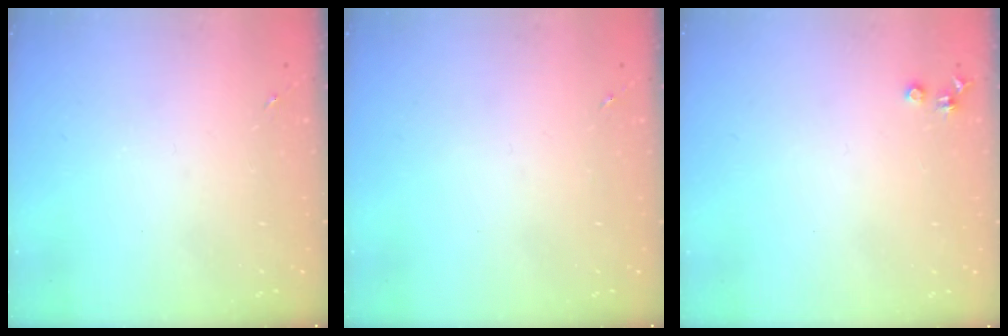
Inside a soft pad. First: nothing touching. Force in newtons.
{"total": 0.0}
{"total": 3.6, "press": 3.5, "slide": 0.5}